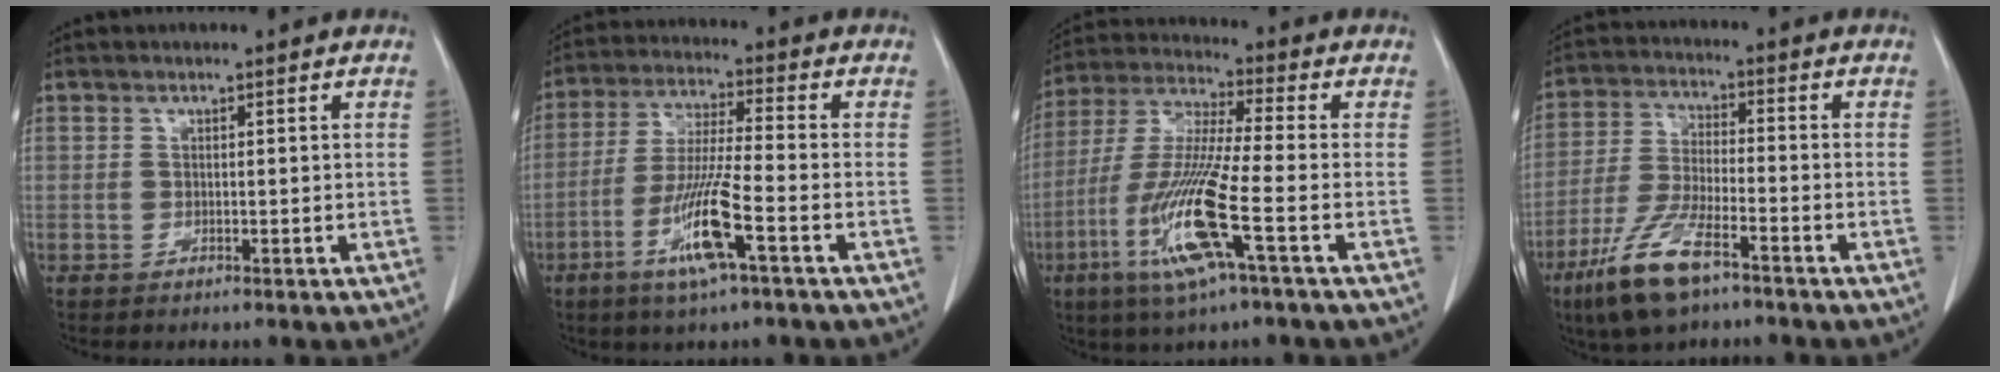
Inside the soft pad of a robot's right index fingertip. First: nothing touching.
{"total": 10.9, "force": [-4.7, 0.1, 9.9], "torque": [-0.197, -0.016, -0.093]}
{"total": 14.5, "force": [-5.3, 0.3, 13.5], "torque": [-0.285, -0.019, -0.108]}
{"total": 11.0, "force": [-6.9, 2.6, 8.2], "torque": [-0.172, -0.020, -0.128]}